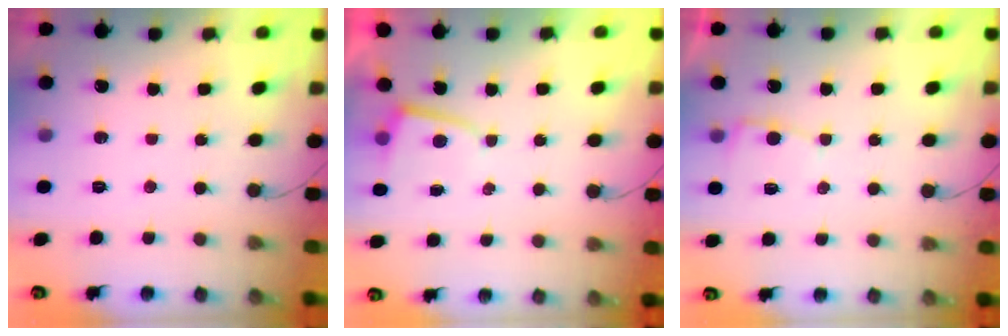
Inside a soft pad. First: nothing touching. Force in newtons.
{"total": 2.2, "press": 2.2, "slide": 0.4}
{"total": 3.9, "press": 3.9, "slide": 0.4}